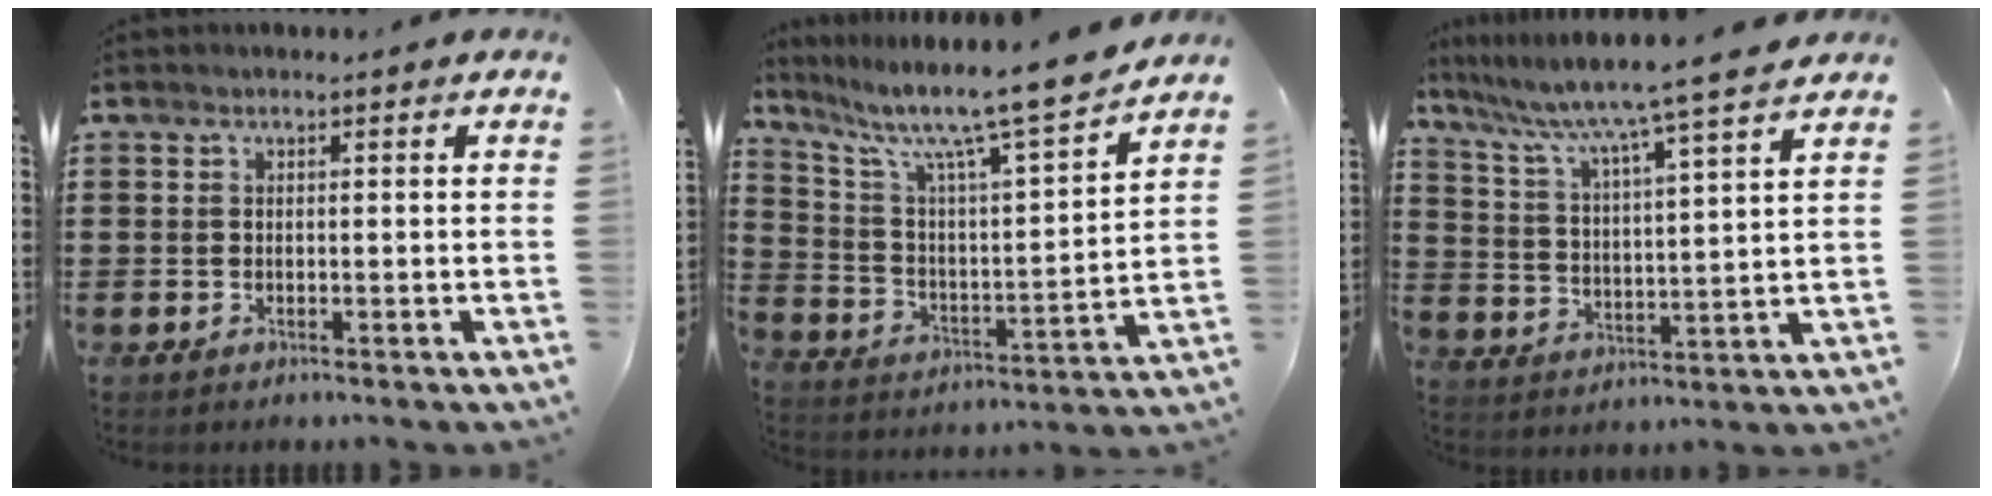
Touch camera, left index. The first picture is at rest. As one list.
[{"total": 11.0, "force": [9.2, 0.5, 5.9], "torque": [-0.135, -0.070, 0.145]}, {"total": 6.9, "force": [6.0, -1.0, 3.3], "torque": [-0.089, -0.047, 0.092]}]